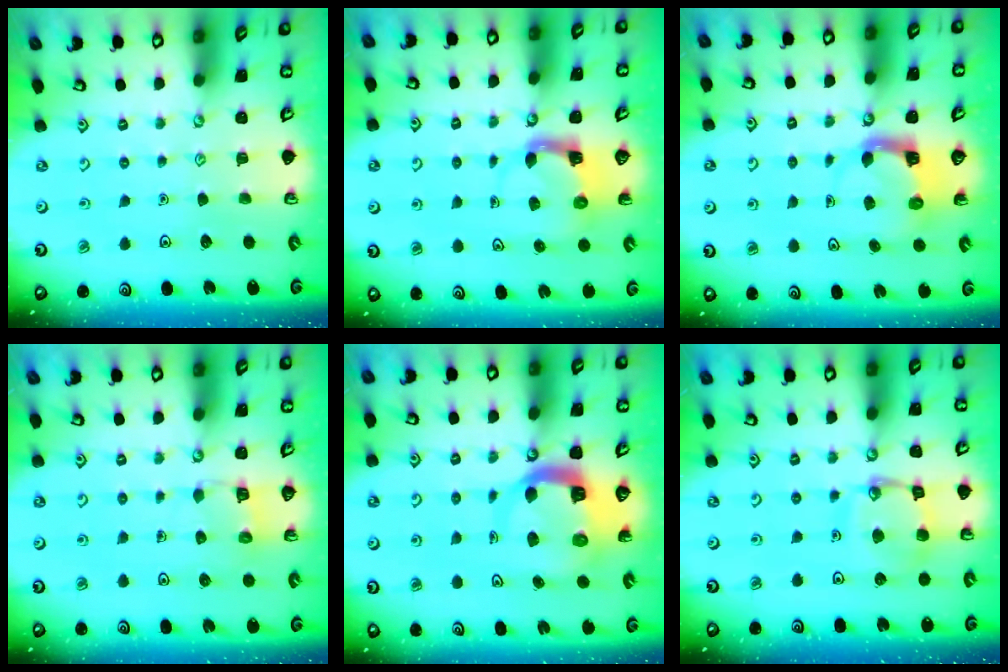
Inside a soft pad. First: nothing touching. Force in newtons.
{"total": 3.8, "press": 3.7, "slide": 0.7}
{"total": 3.9, "press": 3.9, "slide": 0.3}
{"total": 4.2, "press": 4.2, "slide": 0.3}
{"total": 9.0, "press": 8.9, "slide": 1.1}
{"total": 13.8, "press": 13.7, "slide": 1.5}